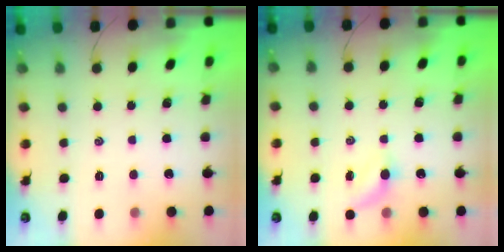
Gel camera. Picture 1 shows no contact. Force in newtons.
{"total": 4.8, "press": 4.6, "slide": 1.6}